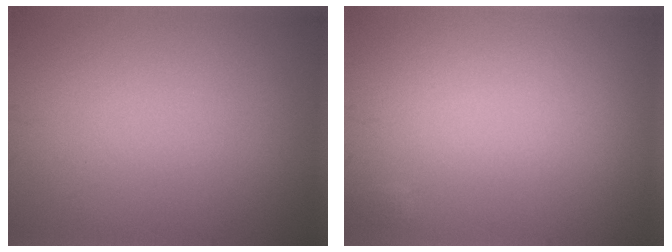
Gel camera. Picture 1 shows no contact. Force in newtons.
{"total": 0.0}